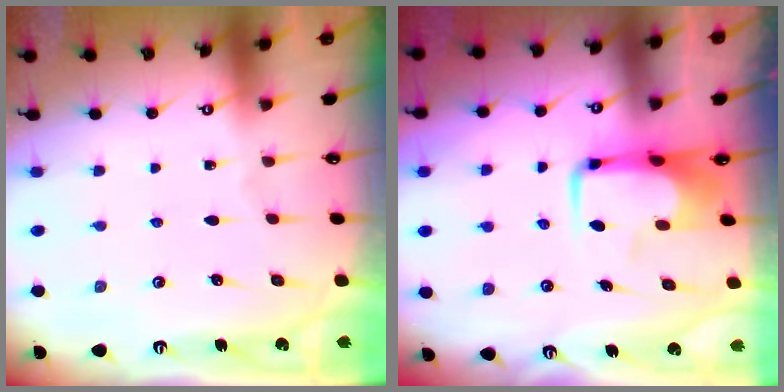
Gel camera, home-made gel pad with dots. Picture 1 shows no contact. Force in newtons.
{"total": 6.7, "press": 6.5, "slide": 1.3}